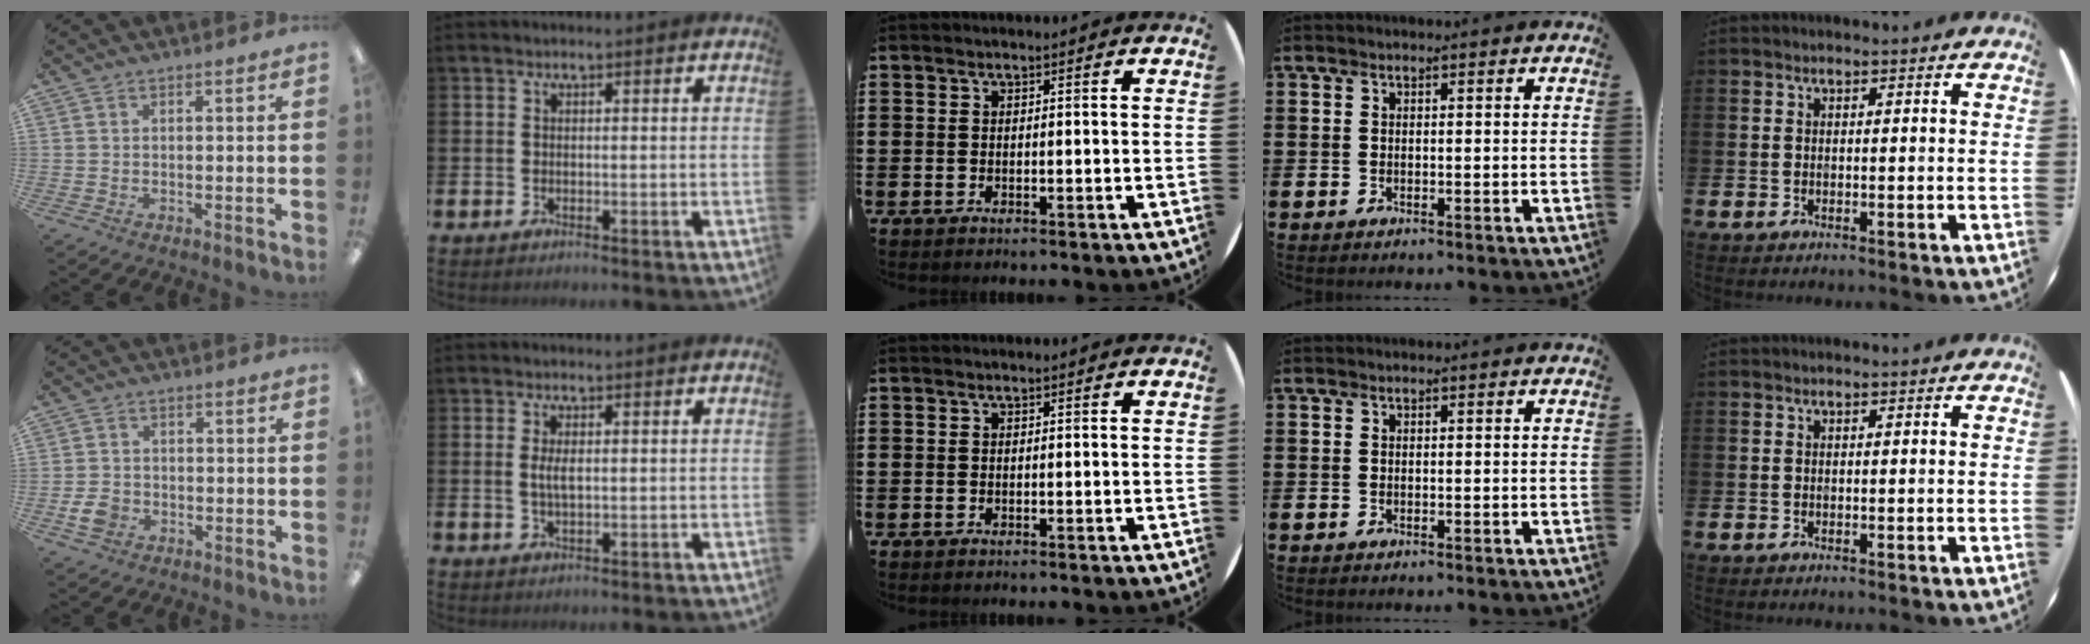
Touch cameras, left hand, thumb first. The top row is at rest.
{"thumb": {"total": 4.2, "force": [-1.5, 3.3, 2.2], "torque": [-0.047, 0.003, -0.027]}, "index": {"total": 2.6, "force": [0.3, 1.0, 2.3], "torque": [-0.047, 0.004, 0.002]}}